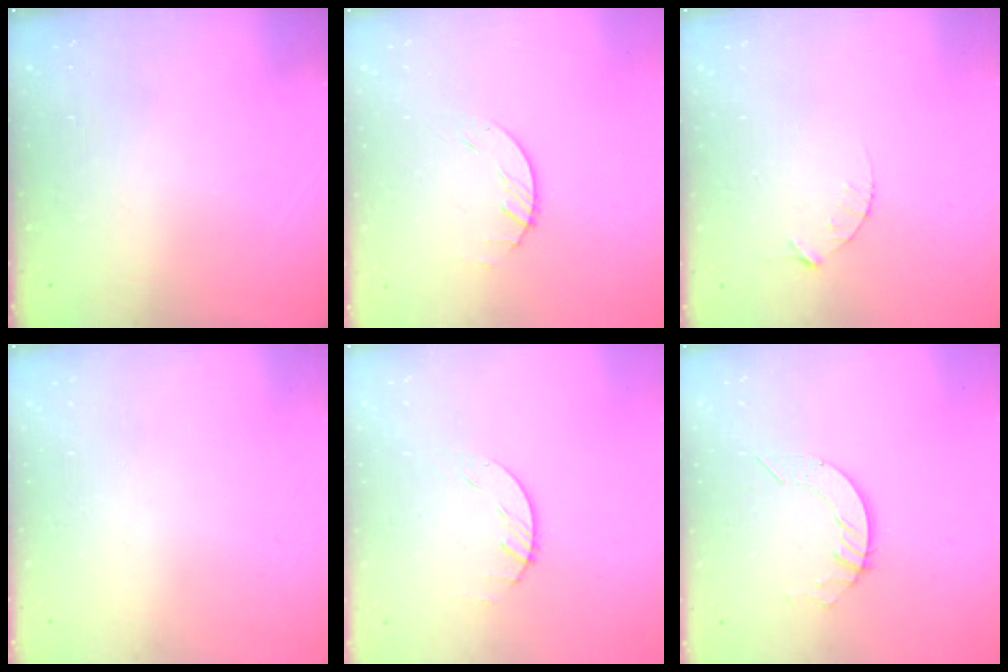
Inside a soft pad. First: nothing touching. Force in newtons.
{"total": 0.8, "press": 0.8, "slide": 0.2}
{"total": 3.1, "press": 3.1, "slide": 0.4}
{"total": 0.0}
{"total": 1.5, "press": 1.4, "slide": 0.1}
{"total": 5.2, "press": 5.2, "slide": 0.3}